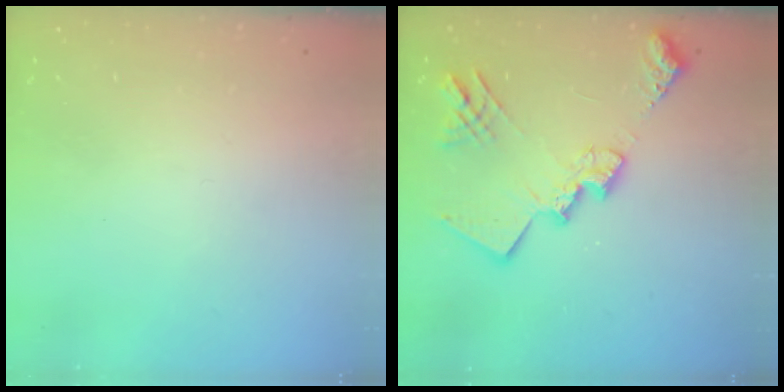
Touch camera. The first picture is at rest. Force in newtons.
{"total": 20.1, "press": 20.1, "slide": 1.1}